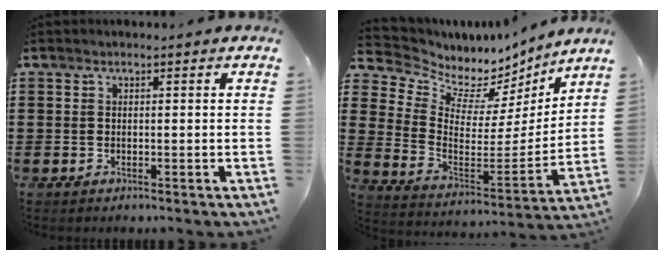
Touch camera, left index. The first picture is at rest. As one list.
[{"total": 6.1, "force": [5.2, 3.1, 0.5], "torque": [-0.041, -0.051, 0.089]}]